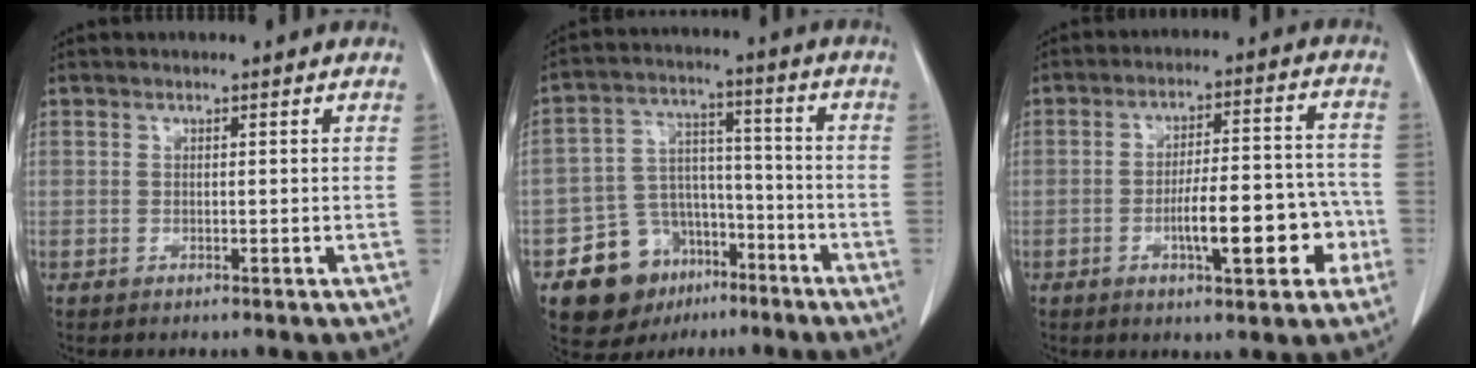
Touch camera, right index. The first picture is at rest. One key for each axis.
{"total": 12.4, "fx": -7.0, "fy": 8.8, "fz": 5.0, "tx": -0.086, "ty": 0.036, "tz": -0.106}
{"total": 11.2, "fx": -3.8, "fy": 3.0, "fz": 10.0, "tx": -0.149, "ty": 0.026, "tz": -0.055}